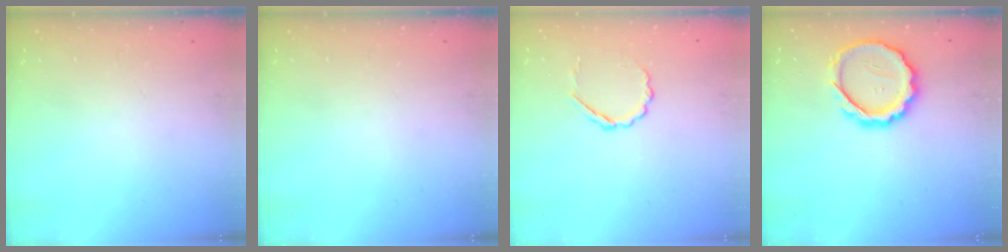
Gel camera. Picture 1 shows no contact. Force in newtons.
{"total": 0.0}
{"total": 4.1, "press": 3.8, "slide": 1.4}
{"total": 11.7, "press": 11.5, "slide": 1.8}